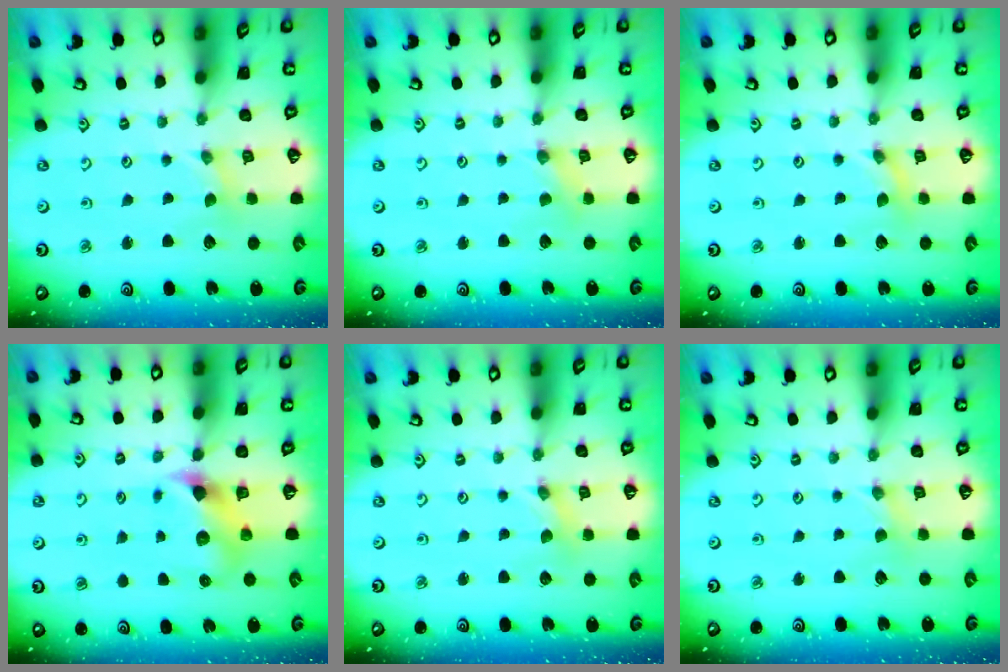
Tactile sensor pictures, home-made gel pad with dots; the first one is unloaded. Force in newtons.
{"total": 1.7, "press": 1.7, "slide": 0.4}
{"total": 0.0}
{"total": 6.6, "press": 6.6, "slide": 0.7}
{"total": 0.7, "press": 0.6, "slide": 0.1}
{"total": 1.7, "press": 1.7, "slide": 0.3}